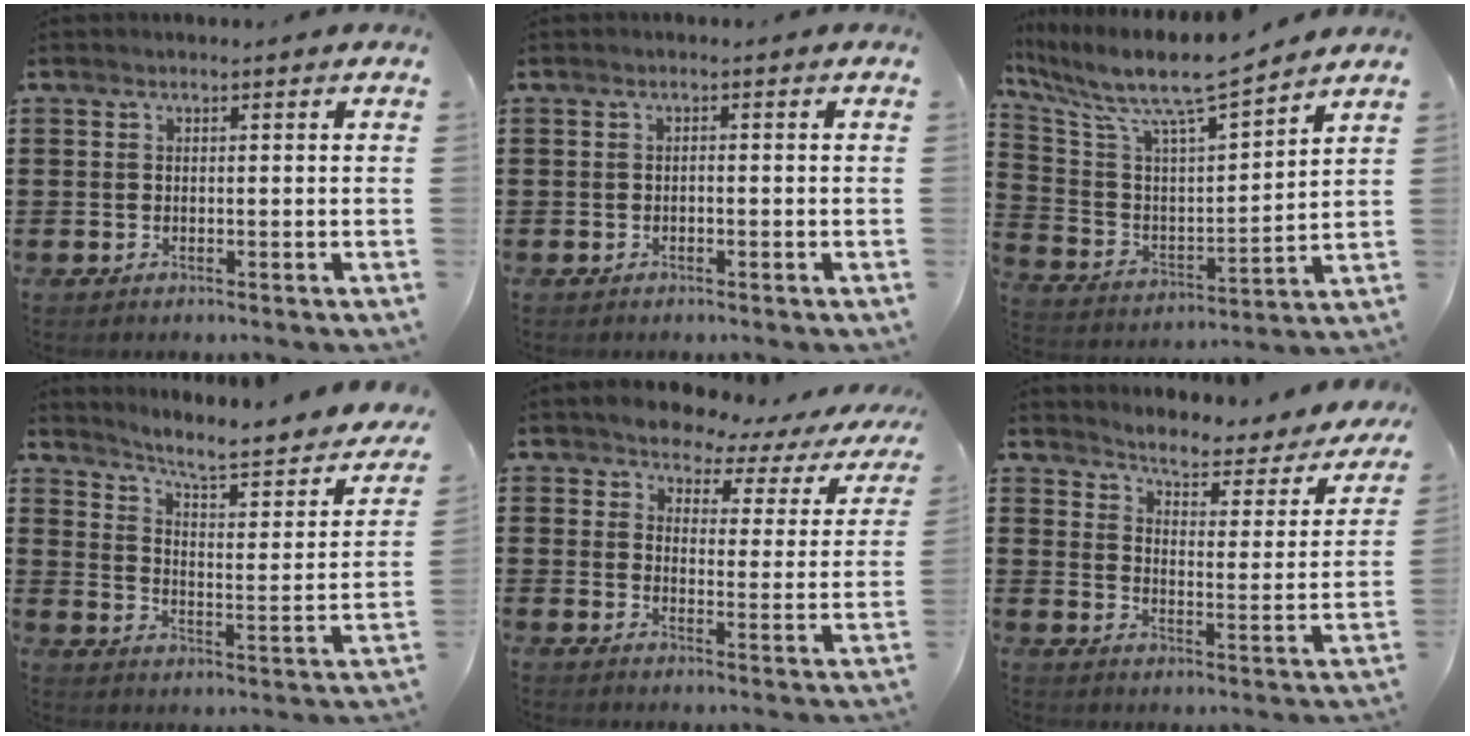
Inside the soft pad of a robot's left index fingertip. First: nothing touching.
{"total": 0.6, "force": [-0.4, 0.2, 0.4], "torque": [-0.010, -0.003, -0.008]}
{"total": 10.0, "force": [8.3, 1.0, 5.4], "torque": [-0.142, -0.055, 0.137]}
{"total": 5.6, "force": [4.5, 0.4, 3.2], "torque": [-0.070, -0.043, 0.063]}
{"total": 4.0, "force": [3.5, 1.7, 0.7], "torque": [-0.032, -0.025, 0.056]}
{"total": 4.0, "force": [3.8, 0.4, 1.2], "torque": [-0.039, -0.036, 0.054]}